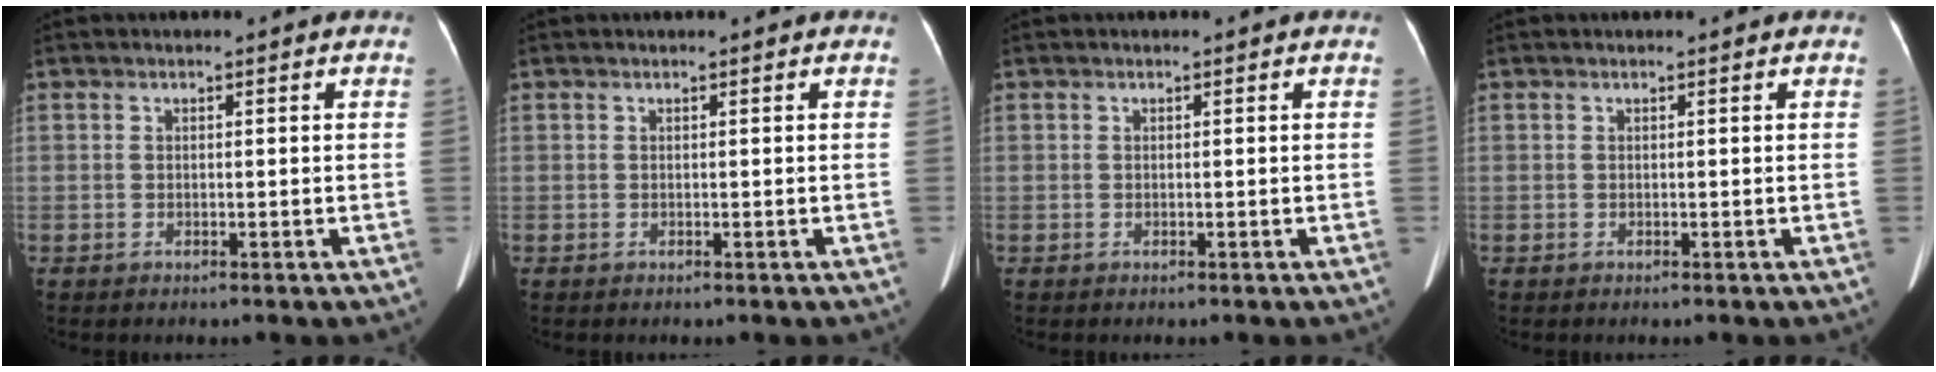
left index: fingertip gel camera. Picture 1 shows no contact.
{"total": 0.0}
{"total": 0.0}
{"total": 0.0}